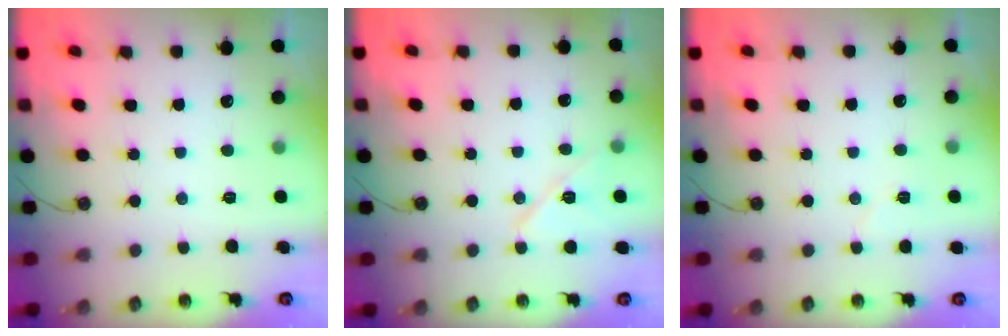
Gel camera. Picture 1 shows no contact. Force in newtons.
{"total": 9.8, "press": 8.7, "slide": 4.7}
{"total": 3.5, "press": 3.0, "slide": 1.7}